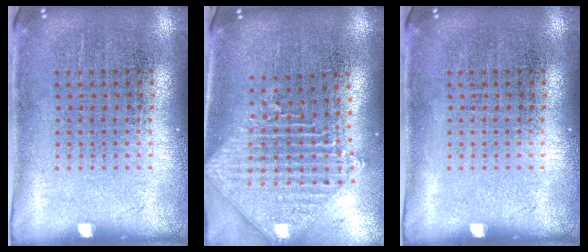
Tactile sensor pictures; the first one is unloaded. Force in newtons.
{"total": 2.3, "press": 1.8, "slide": 1.4}
{"total": 0.0}